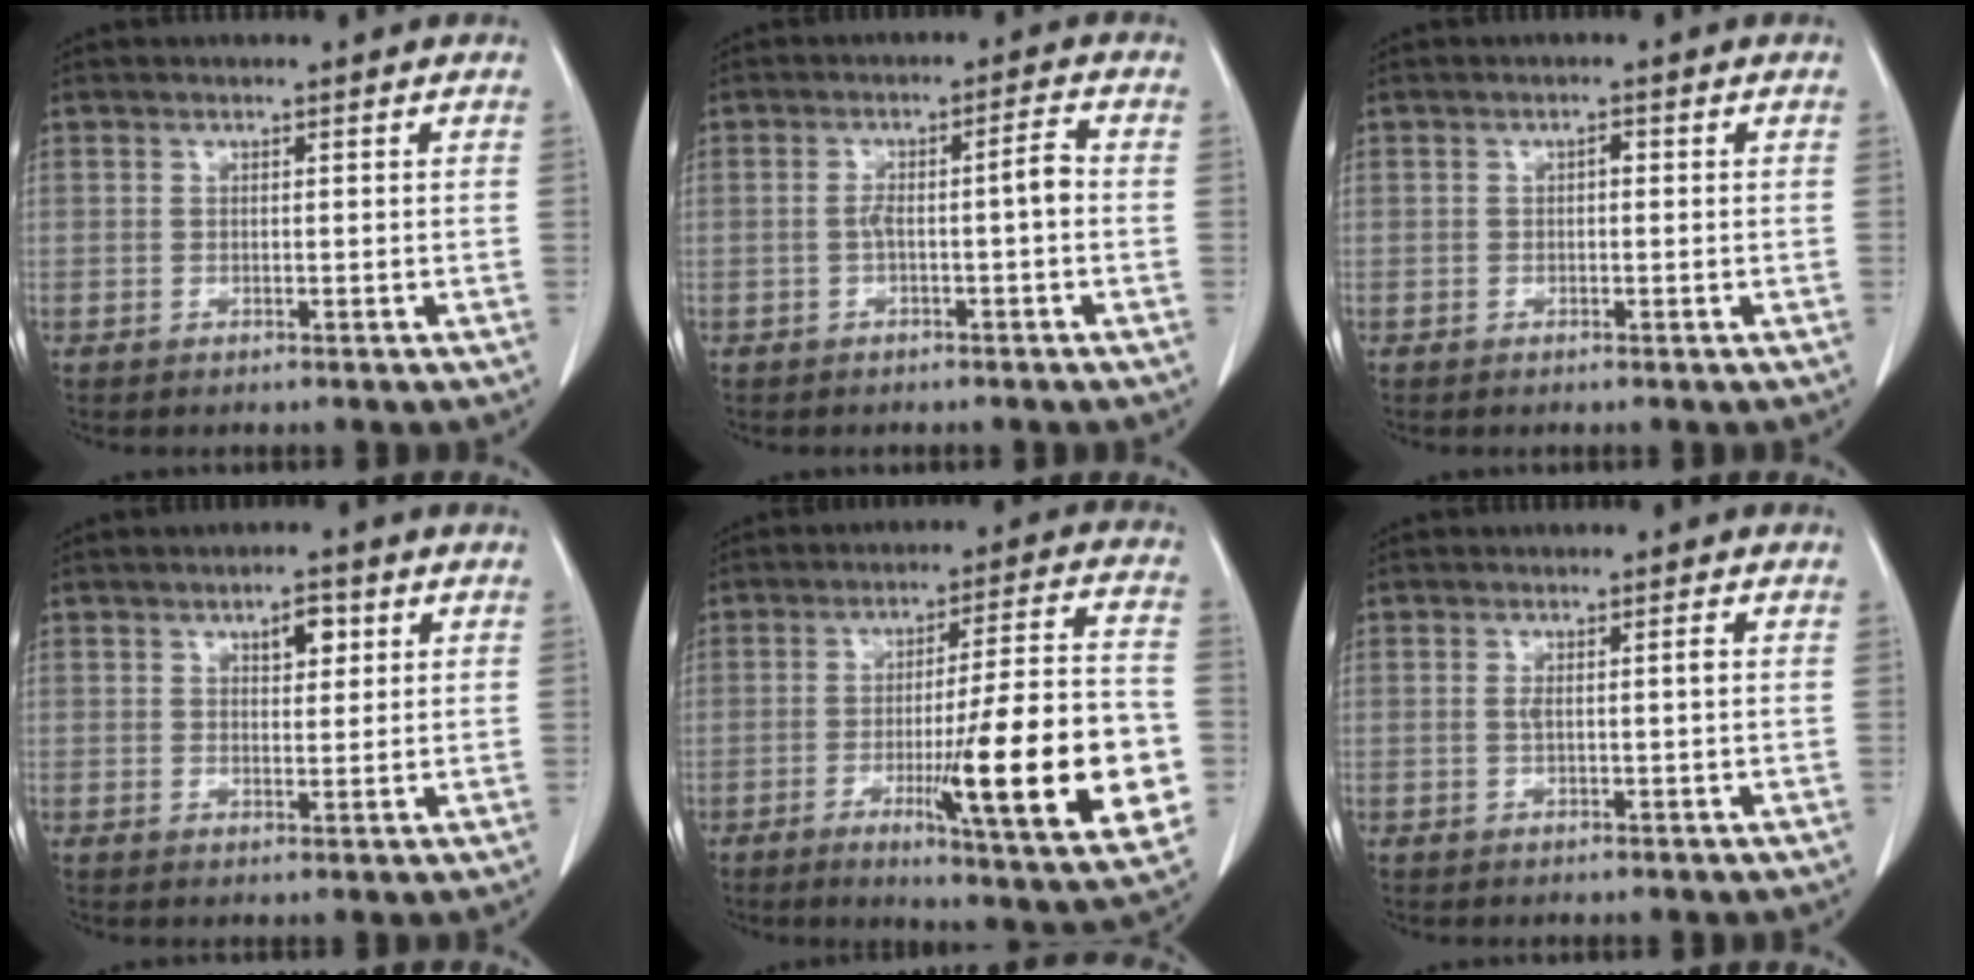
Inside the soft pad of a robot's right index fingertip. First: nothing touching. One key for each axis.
{"total": 3.9, "fx": -0.7, "fy": 0.2, "fz": 3.9, "tx": -0.065, "ty": 0.016, "tz": -0.009}
{"total": 0.9, "fx": 0.0, "fy": 0.5, "fz": 0.7, "tx": -0.008, "ty": 0.004, "tz": -0.002}
{"total": 3.4, "fx": 1.6, "fy": 1.5, "fz": 2.5, "tx": -0.037, "ty": 0.002, "tz": 0.023}
{"total": 21.8, "fx": -5.3, "fy": 1.0, "fz": 21.1, "tx": -0.262, "ty": -0.016, "tz": -0.073}
{"total": 1.7, "fx": 0.1, "fy": 0.1, "fz": 1.7, "tx": -0.032, "ty": 0.005, "tz": 0.005}